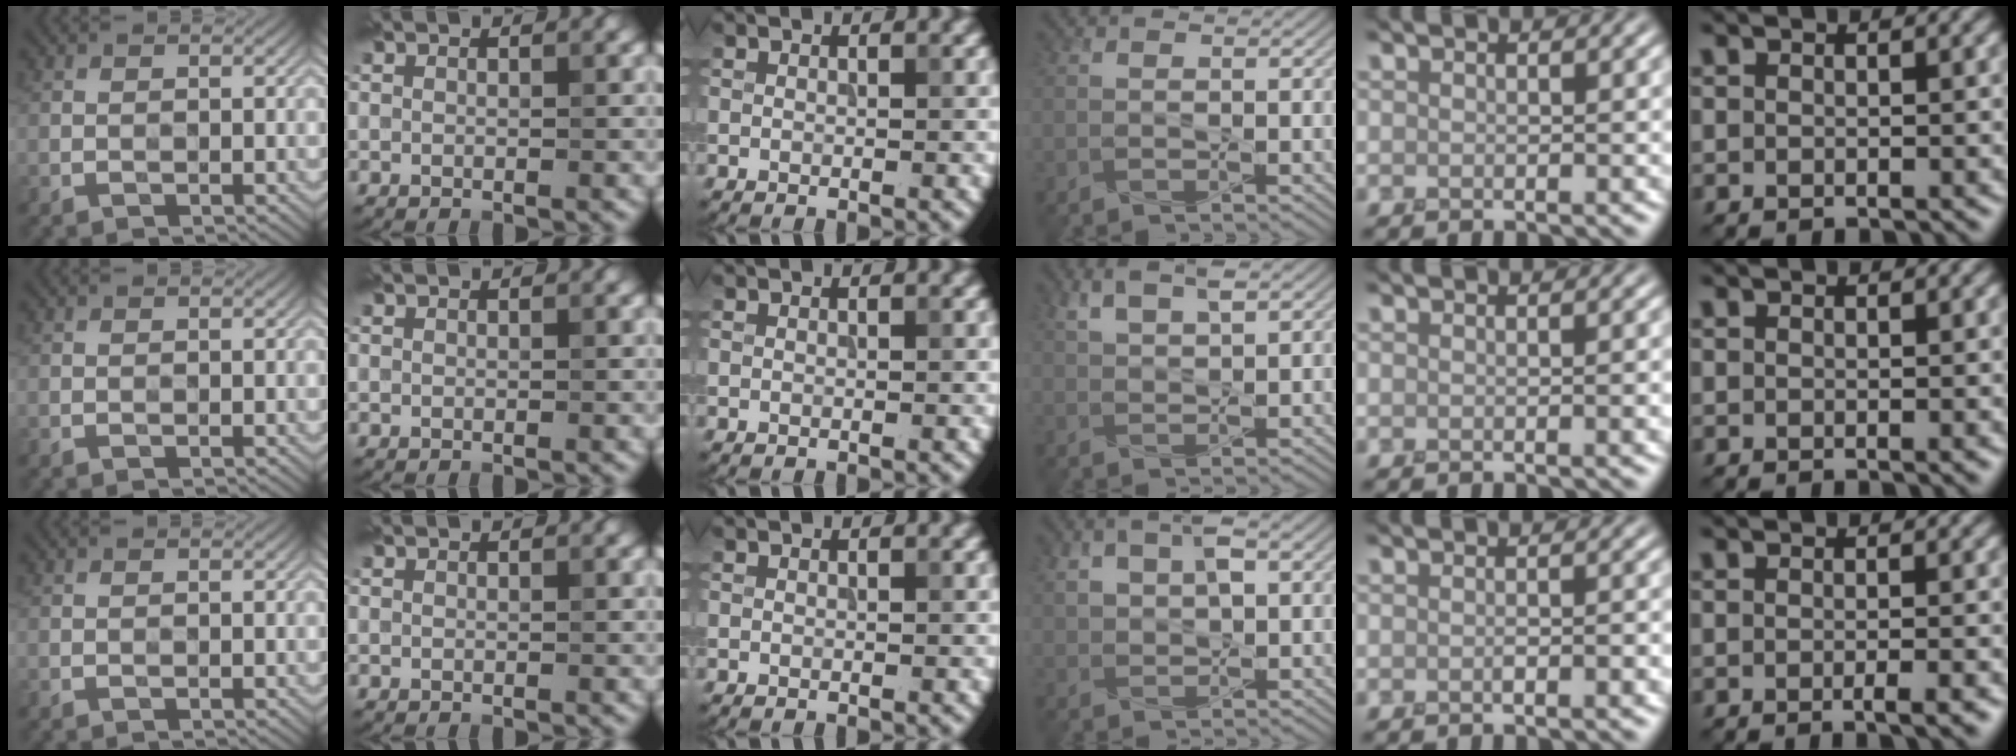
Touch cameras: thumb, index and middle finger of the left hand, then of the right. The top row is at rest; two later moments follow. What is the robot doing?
{"motion": "squeeze", "object": "air blower"}